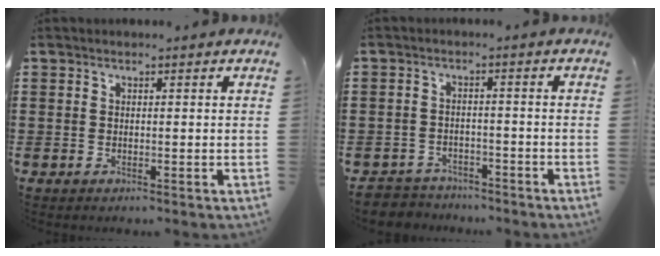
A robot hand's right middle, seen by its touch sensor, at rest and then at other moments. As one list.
[{"total": 3.4, "force": [-3.3, 0.8, -0.4], "torque": [-0.008, -0.002, -0.076]}]